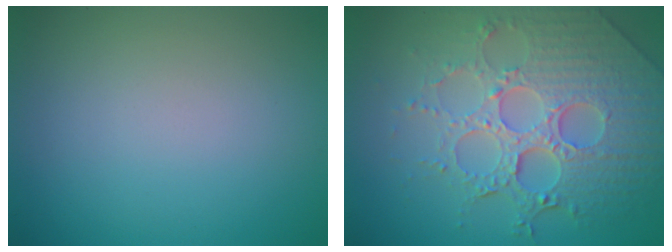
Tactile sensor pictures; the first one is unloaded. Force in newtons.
{"total": 8.1, "press": 6.0, "slide": 5.5}